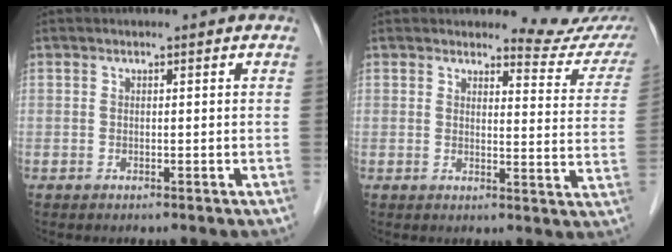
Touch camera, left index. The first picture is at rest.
{"total": 8.9, "force": [8.9, 1.0, 0.5], "torque": [0.012, -0.068, 0.075]}